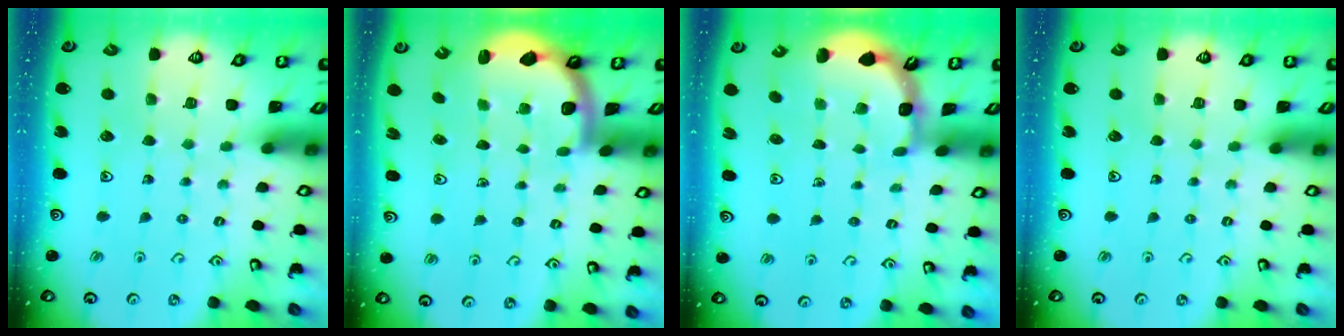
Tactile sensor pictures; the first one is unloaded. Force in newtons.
{"total": 2.2, "press": 2.1, "slide": 0.5}
{"total": 1.9, "press": 1.8, "slide": 0.6}
{"total": 0.0}